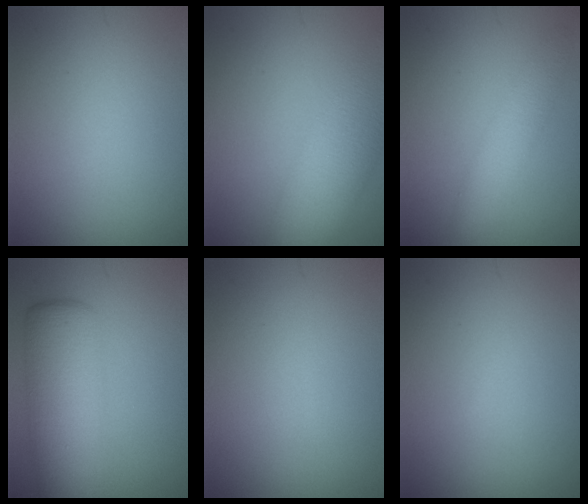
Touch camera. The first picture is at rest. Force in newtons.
{"total": 8.2, "press": 8.2, "slide": 0.4}
{"total": 2.8, "press": 2.8, "slide": 0.0}
{"total": 7.9, "press": 7.9, "slide": 0.2}
{"total": 0.0}
{"total": 0.0}